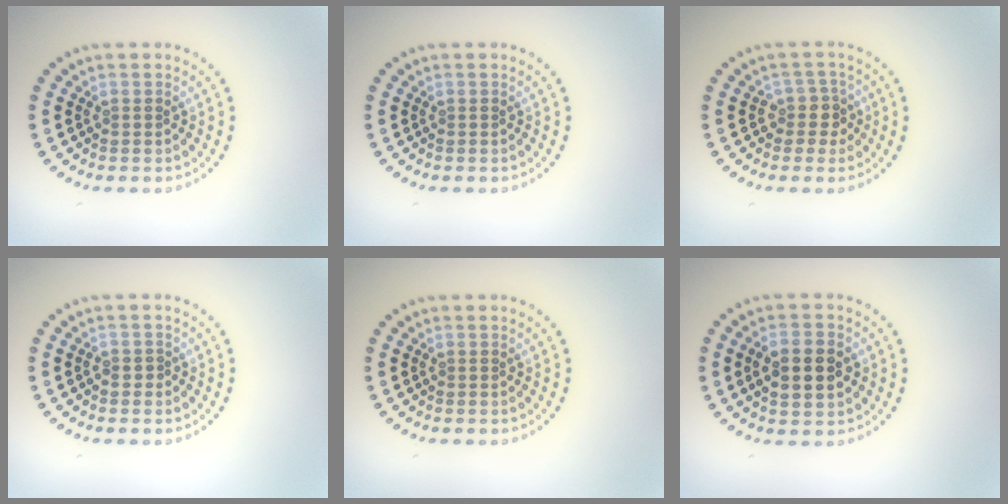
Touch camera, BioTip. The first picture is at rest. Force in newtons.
{"total": 0.0}
{"total": 2.2, "press": 1.6, "slide": 1.5}
{"total": 0.7, "press": 0.5, "slide": 0.5}
{"total": 0.0}
{"total": 4.5, "press": 4.5, "slide": 0.2}